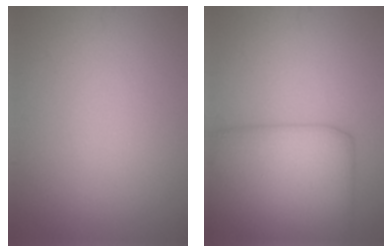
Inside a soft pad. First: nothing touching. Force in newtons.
{"total": 8.3, "press": 8.3, "slide": 0.2}